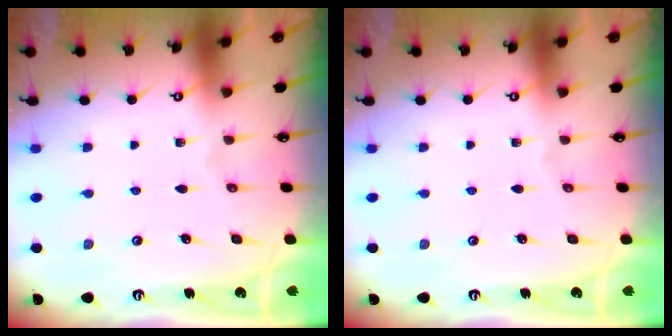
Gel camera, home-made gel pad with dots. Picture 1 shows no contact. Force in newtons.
{"total": 0.0}